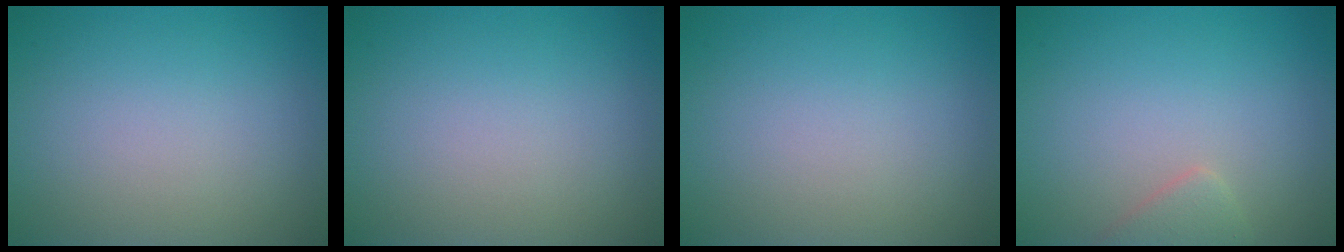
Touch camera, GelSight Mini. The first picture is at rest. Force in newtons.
{"total": 0.0}
{"total": 0.0}
{"total": 1.5, "press": 1.5, "slide": 0.1}